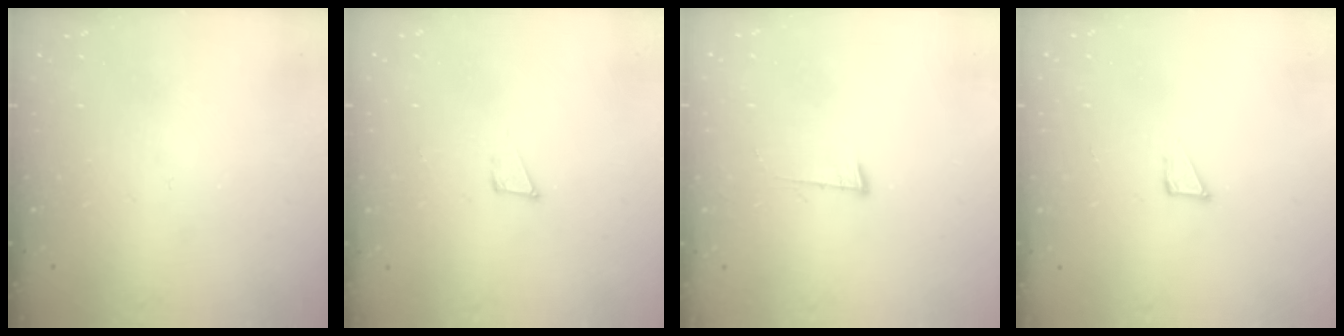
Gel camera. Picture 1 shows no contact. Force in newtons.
{"total": 4.2, "press": 4.2, "slide": 0.4}
{"total": 4.3, "press": 4.2, "slide": 0.5}
{"total": 2.1, "press": 2.1, "slide": 0.1}